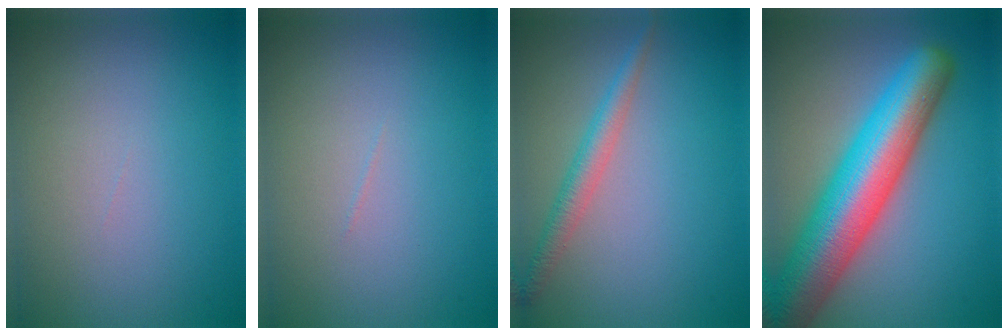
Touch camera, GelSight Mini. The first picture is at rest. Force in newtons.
{"total": 0.0}
{"total": 2.4, "press": 2.4, "slide": 0.1}
{"total": 11.8, "press": 11.8, "slide": 0.6}